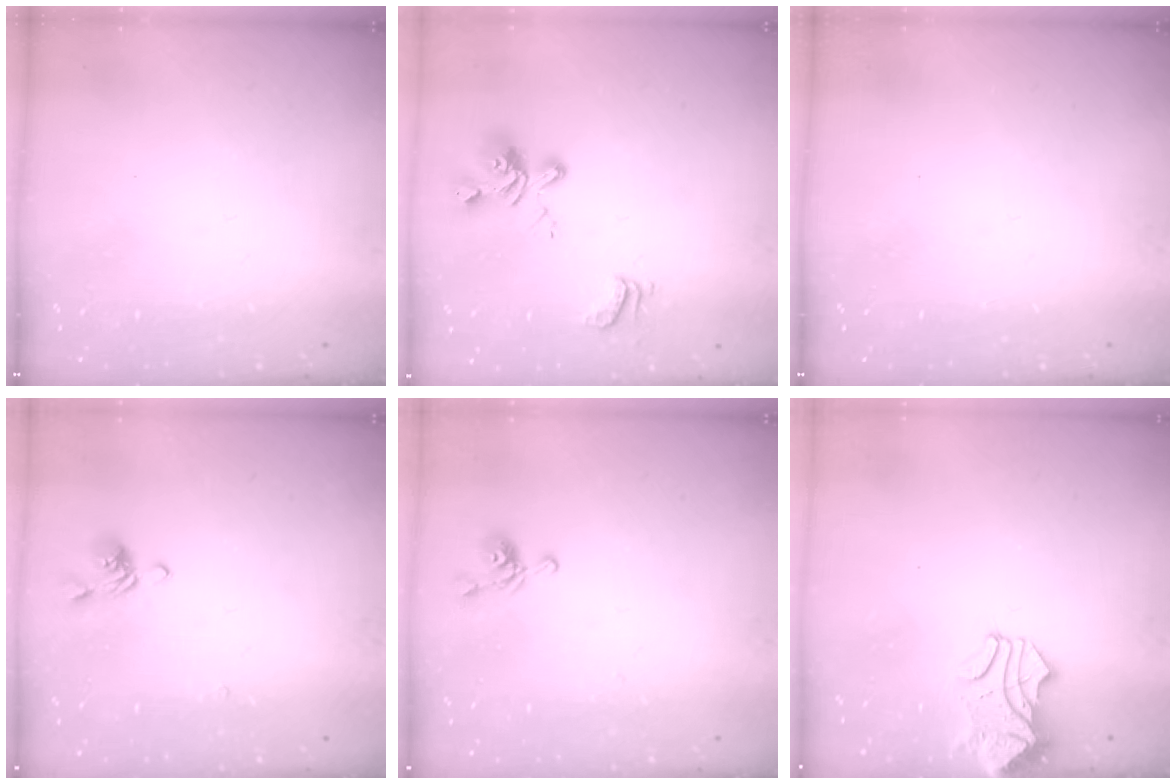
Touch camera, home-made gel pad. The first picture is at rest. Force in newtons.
{"total": 6.4, "press": 6.3, "slide": 1.2}
{"total": 0.0}
{"total": 3.8, "press": 3.8, "slide": 0.3}
{"total": 4.9, "press": 4.9, "slide": 0.6}
{"total": 1.6, "press": 1.3, "slide": 0.9}